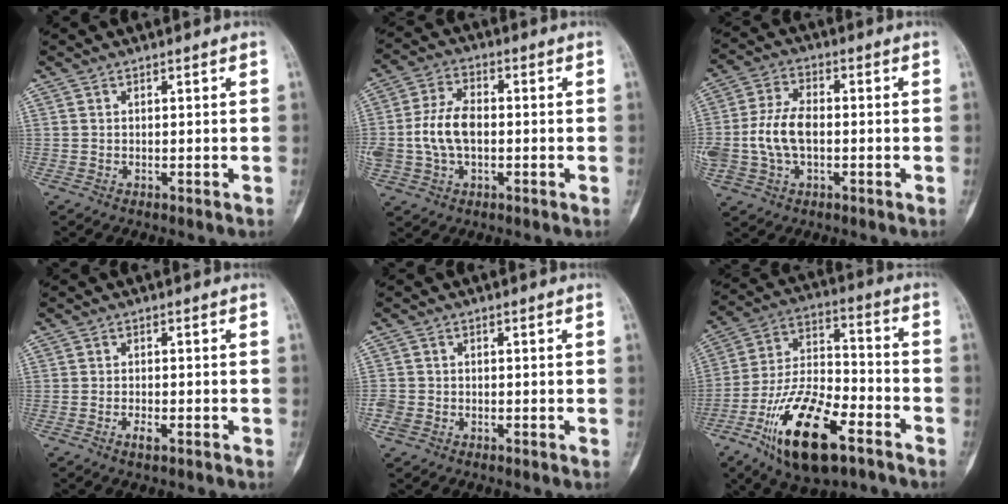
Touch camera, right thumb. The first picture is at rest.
{"total": 9.6, "force": [-0.8, 6.0, 7.4], "torque": [-0.146, 0.019, -0.018]}
{"total": 9.9, "force": [-1.0, 6.0, 7.7], "torque": [-0.159, 0.019, -0.022]}
{"total": 1.7, "force": [-1.0, 0.6, 1.2], "torque": [-0.026, 0.003, -0.021]}
{"total": 2.7, "force": [-1.1, 2.2, 1.0], "torque": [-0.020, 0.006, -0.023]}
{"total": 20.3, "force": [-10.7, 8.6, 14.9], "torque": [-0.271, 0.061, -0.188]}